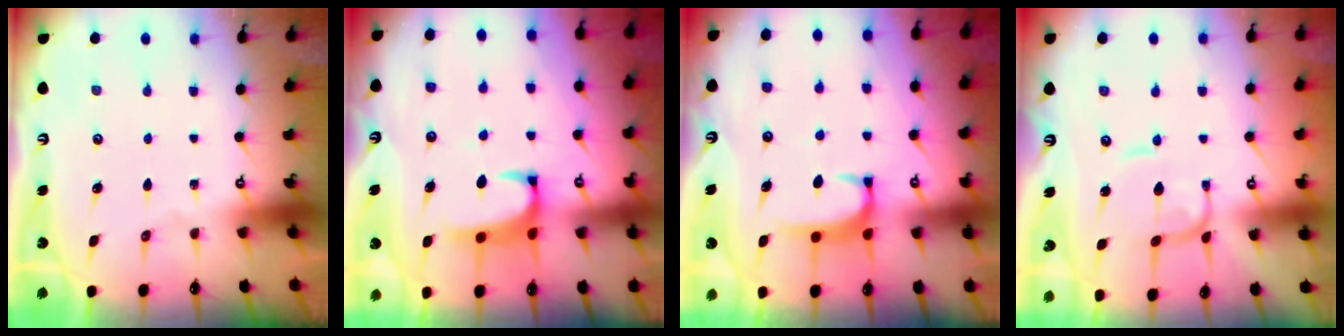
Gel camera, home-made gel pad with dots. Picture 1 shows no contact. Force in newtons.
{"total": 2.5, "press": 2.4, "slide": 0.8}
{"total": 1.9, "press": 1.9, "slide": 0.5}
{"total": 0.0}